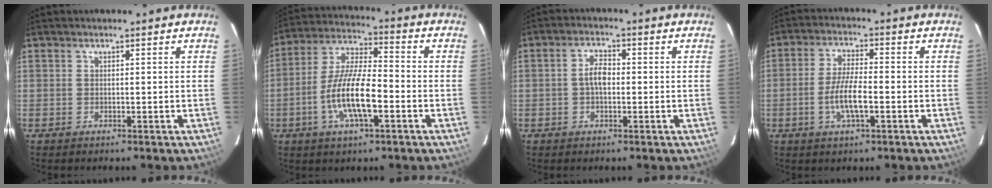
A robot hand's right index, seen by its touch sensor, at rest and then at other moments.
{"total": 12.8, "force": [-4.3, 3.6, 11.5], "torque": [-0.233, -0.004, -0.083]}
{"total": 3.7, "force": [-0.3, 1.9, 3.1], "torque": [-0.061, 0.010, -0.005]}
{"total": 7.0, "force": [-2.2, 1.8, 6.4], "torque": [-0.127, -0.002, -0.043]}